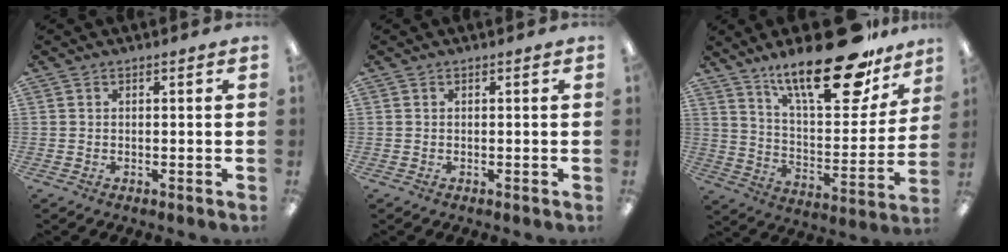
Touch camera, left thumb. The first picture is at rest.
{"total": 0.0}
{"total": 25.1, "force": [18.2, 8.0, 15.4], "torque": [-0.233, -0.115, 0.301]}